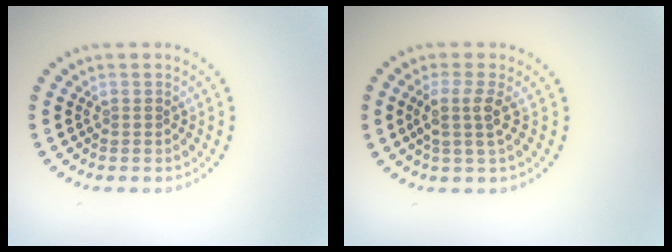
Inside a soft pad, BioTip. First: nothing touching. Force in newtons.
{"total": 2.2, "press": 1.9, "slide": 1.2}